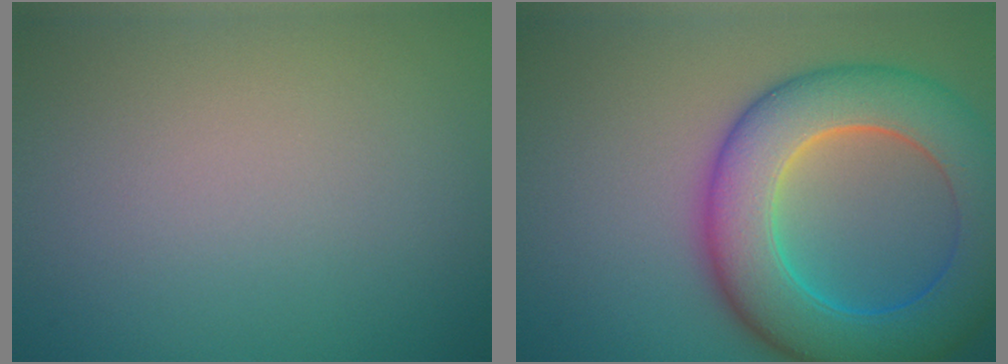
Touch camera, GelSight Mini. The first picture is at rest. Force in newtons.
{"total": 10.6, "press": 10.6, "slide": 0.2}